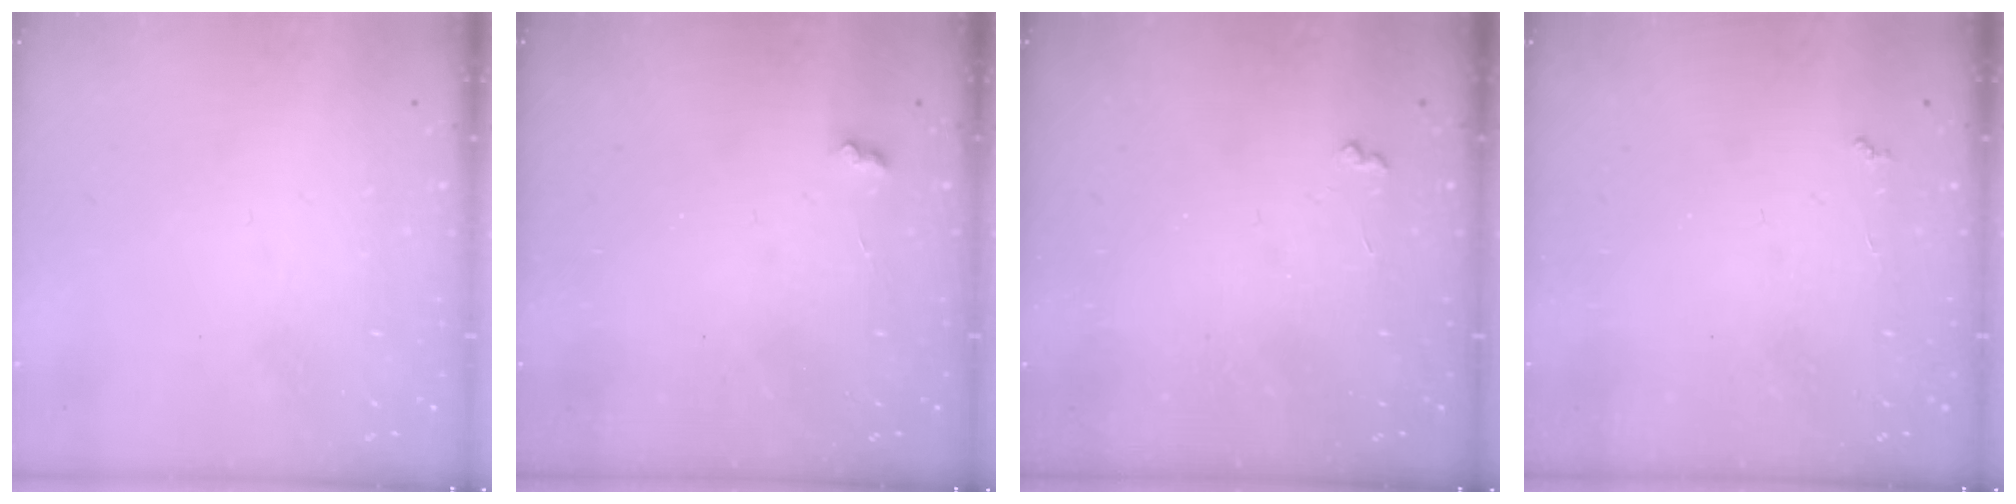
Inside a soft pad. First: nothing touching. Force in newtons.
{"total": 3.4, "press": 3.4, "slide": 0.5}
{"total": 3.5, "press": 3.4, "slide": 0.6}
{"total": 2.7, "press": 2.6, "slide": 0.4}